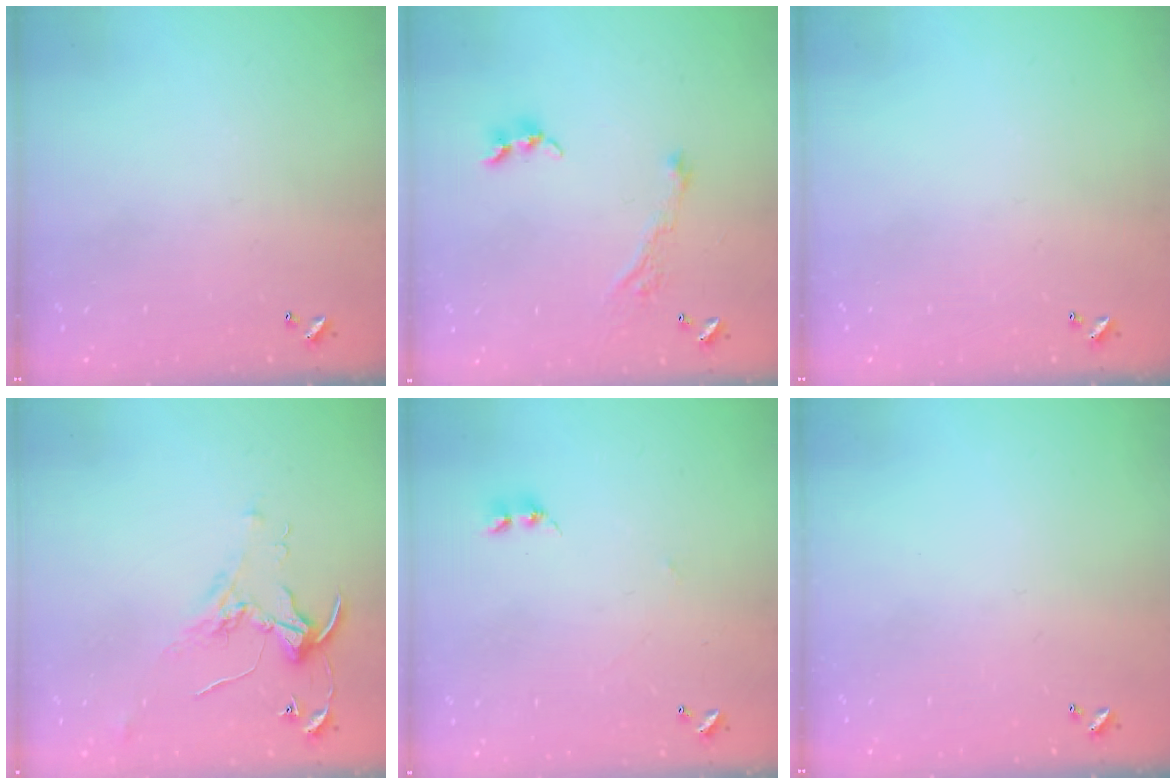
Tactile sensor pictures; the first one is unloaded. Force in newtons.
{"total": 3.7, "press": 3.7, "slide": 0.2}
{"total": 0.0}
{"total": 2.1, "press": 2.1, "slide": 0.1}
{"total": 2.5, "press": 2.4, "slide": 0.4}
{"total": 0.0}